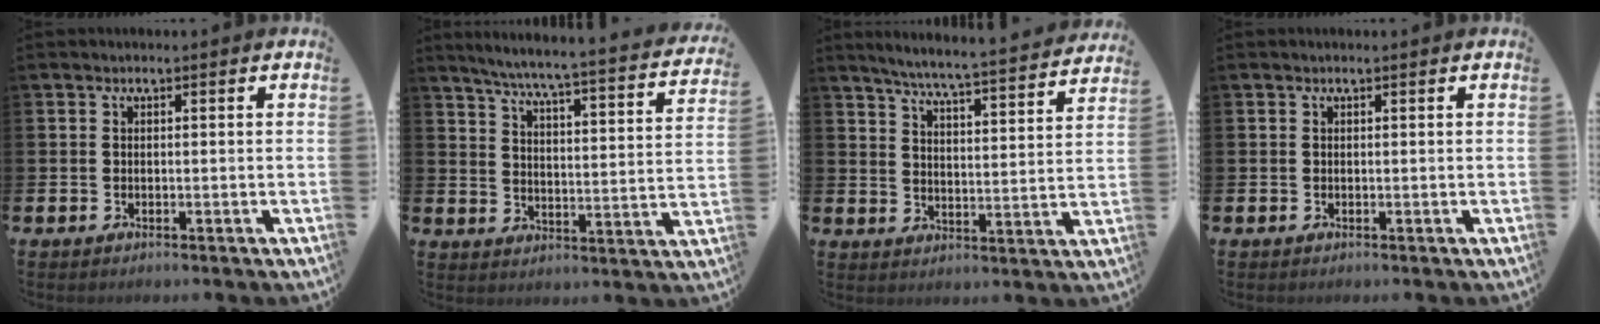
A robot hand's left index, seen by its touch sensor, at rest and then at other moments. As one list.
[{"total": 5.6, "force": [4.9, -0.1, 2.6], "torque": [-0.077, -0.046, 0.077]}, {"total": 6.3, "force": [6.0, -0.3, 2.0], "torque": [-0.058, -0.049, 0.099]}, {"total": 0.0}]